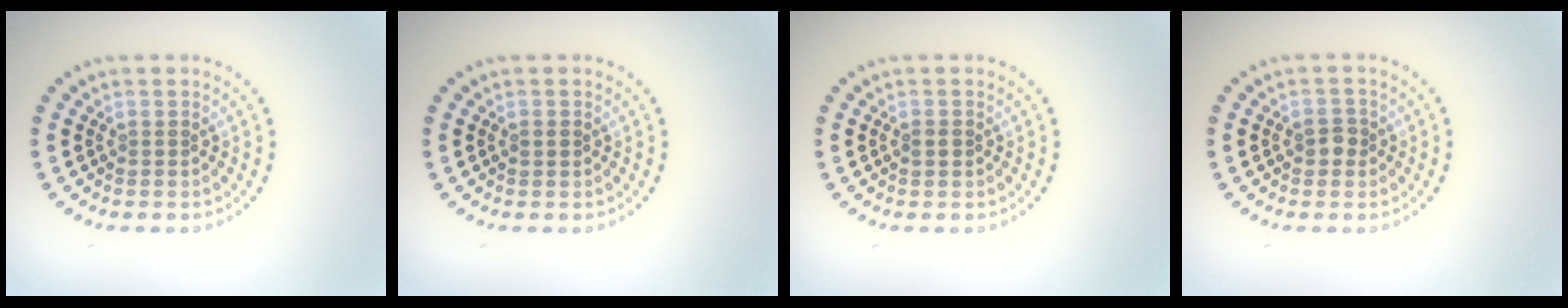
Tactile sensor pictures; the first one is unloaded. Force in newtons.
{"total": 0.9, "press": 0.9, "slide": 0.1}
{"total": 1.0, "press": 1.0, "slide": 0.2}
{"total": 1.6, "press": 1.5, "slide": 0.4}